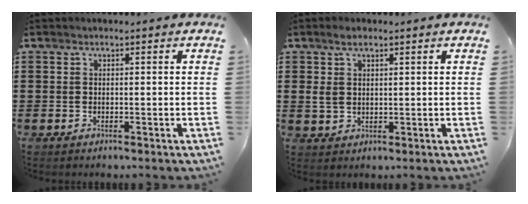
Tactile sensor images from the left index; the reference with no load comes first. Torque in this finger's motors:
{"motor_torque": [0.17, 0.20, 0.12, 0.09]}